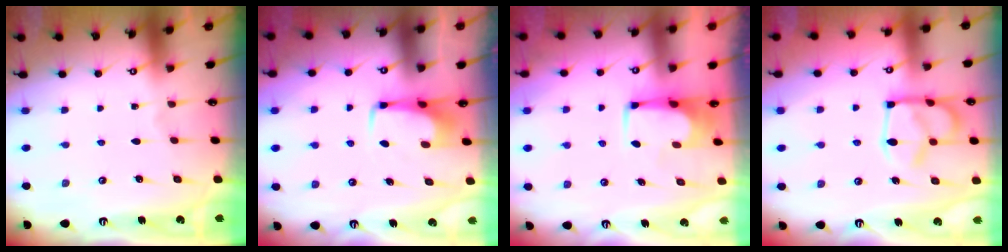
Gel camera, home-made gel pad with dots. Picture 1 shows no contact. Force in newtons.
{"total": 2.9, "press": 2.9, "slide": 0.4}
{"total": 1.7, "press": 1.6, "slide": 0.3}
{"total": 7.8, "press": 7.7, "slide": 1.7}